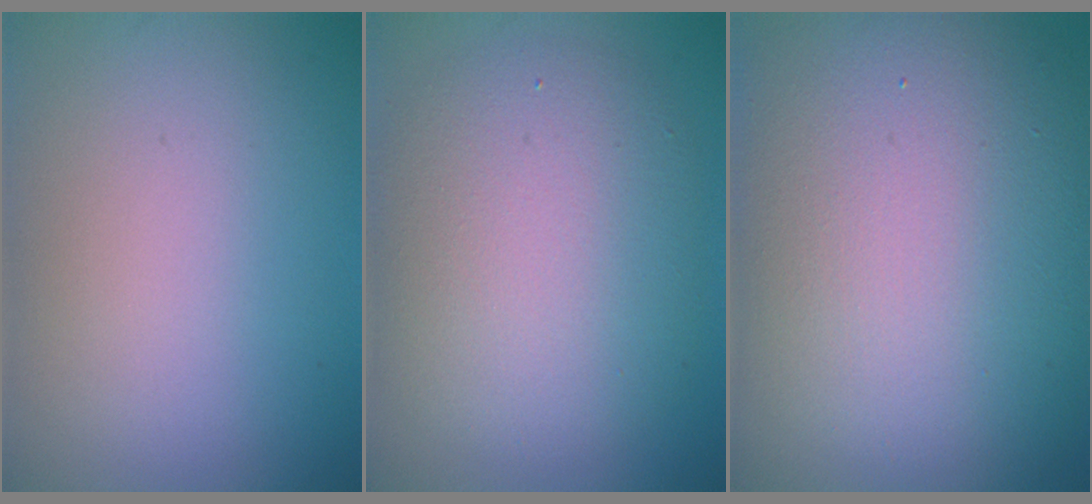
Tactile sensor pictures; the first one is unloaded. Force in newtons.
{"total": 7.5, "press": 7.5, "slide": 0.7}
{"total": 16.7, "press": 16.6, "slide": 1.1}